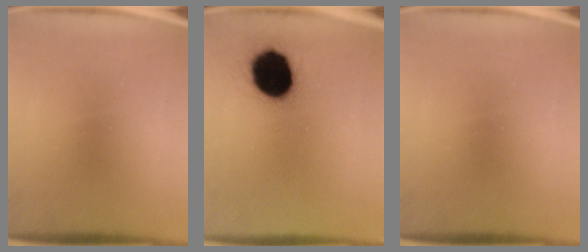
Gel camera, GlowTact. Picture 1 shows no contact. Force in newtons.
{"total": 15.9}
{"total": 0.0}